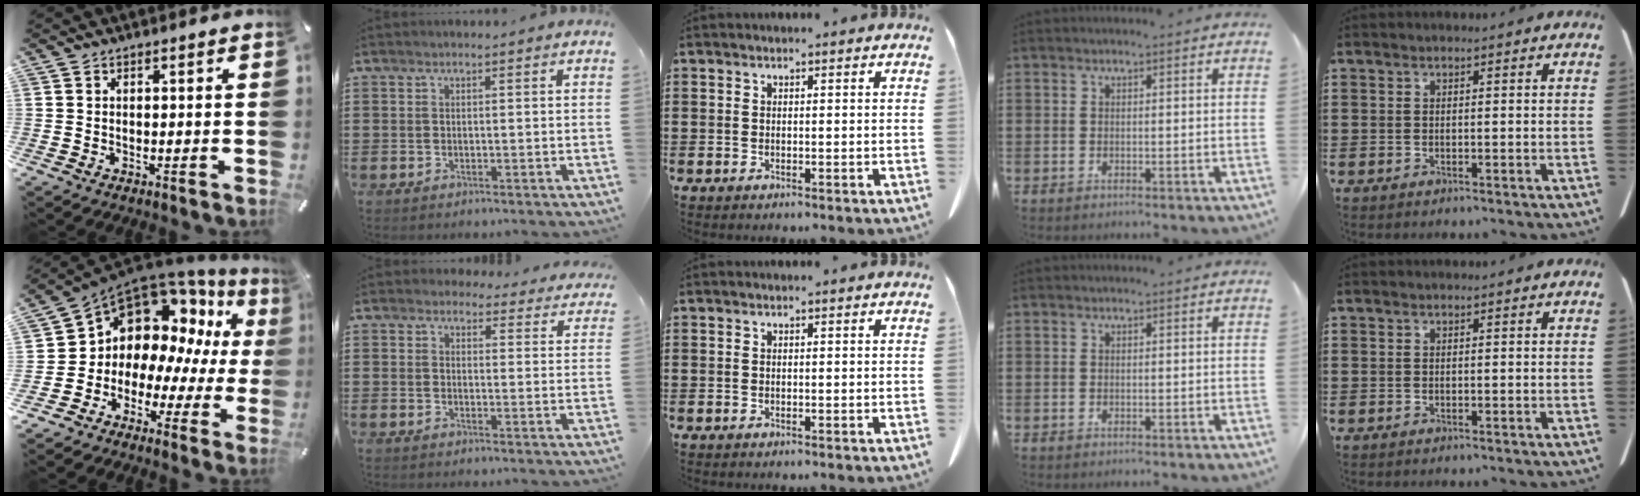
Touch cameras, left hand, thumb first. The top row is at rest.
{"thumb": {"total": 10.7, "force": [5.7, 8.4, 3.2], "torque": [-0.078, -0.069, 0.112]}, "index": {"total": 3.6, "force": [3.5, 0.9, 0.5], "torque": [-0.015, -0.014, 0.063]}}